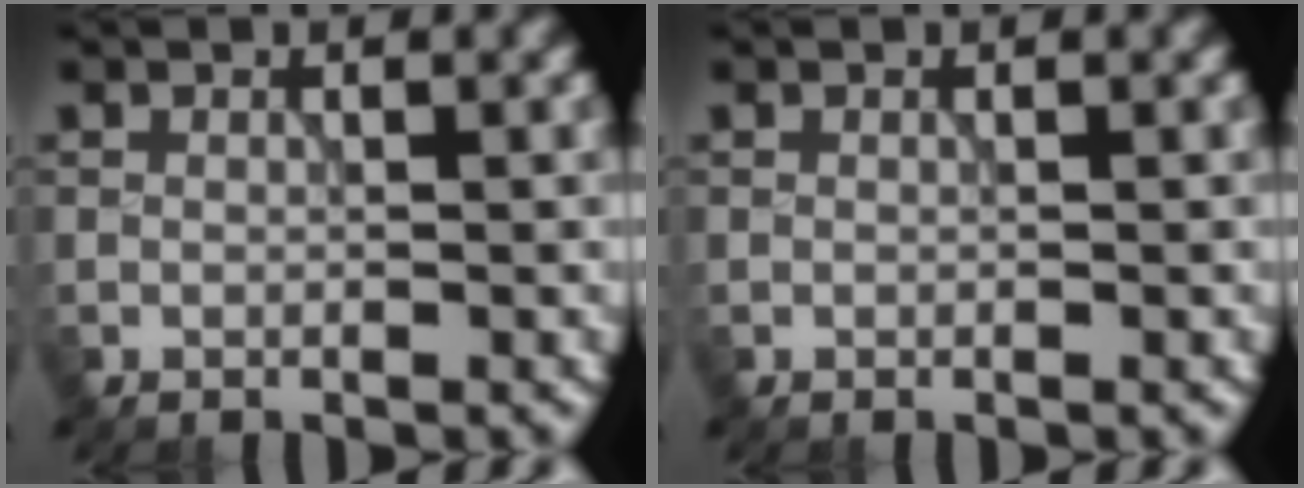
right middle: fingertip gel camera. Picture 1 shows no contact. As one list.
[{"total": 0.0}]